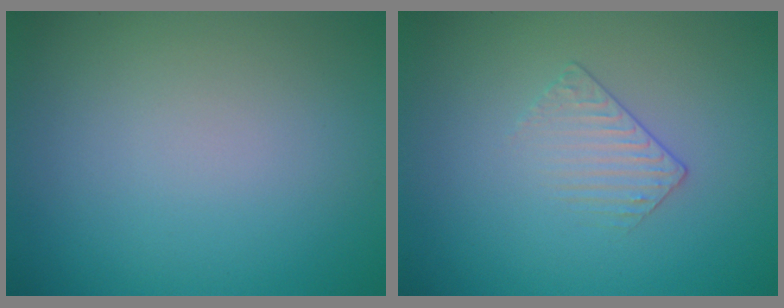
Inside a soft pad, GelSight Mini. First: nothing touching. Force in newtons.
{"total": 1.3, "press": 0.6, "slide": 1.1}